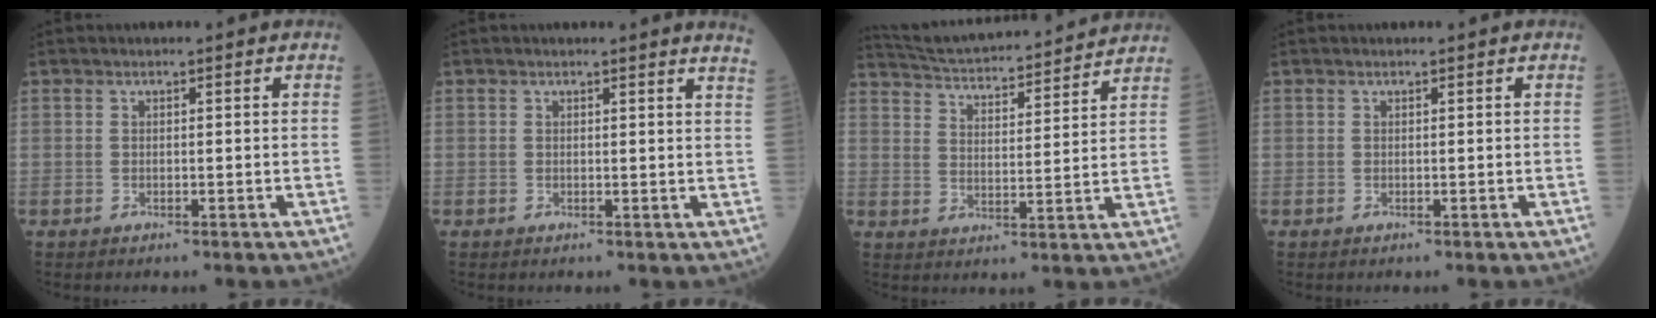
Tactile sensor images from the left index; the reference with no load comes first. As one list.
[{"total": 4.6, "force": [4.4, -0.5, 1.4], "torque": [-0.009, -0.018, 0.020]}, {"total": 18.6, "force": [17.5, 2.0, 6.2], "torque": [-0.101, 0.021, 0.253]}, {"total": 0.0}]